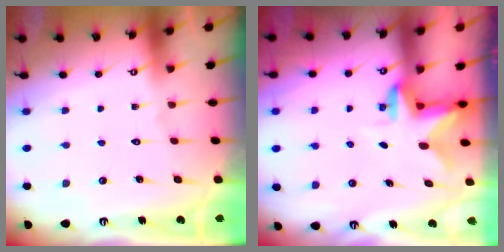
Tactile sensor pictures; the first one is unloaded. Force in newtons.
{"total": 2.7, "press": 2.7, "slide": 0.5}